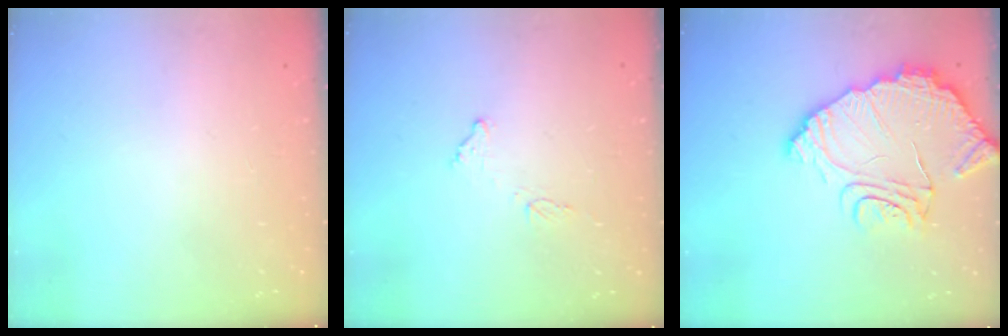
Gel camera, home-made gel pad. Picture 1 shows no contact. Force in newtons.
{"total": 8.0, "press": 8.0, "slide": 0.4}
{"total": 15.0, "press": 14.9, "slide": 1.4}